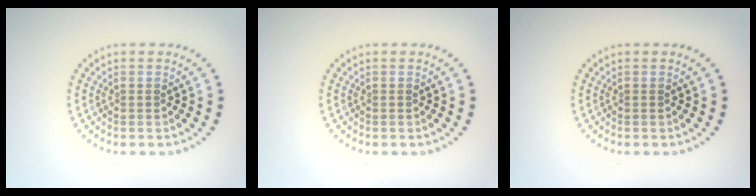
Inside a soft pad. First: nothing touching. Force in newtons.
{"total": 0.0}
{"total": 0.0}